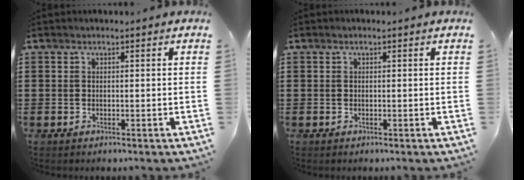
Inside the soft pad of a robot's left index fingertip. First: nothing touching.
{"total": 0.0}